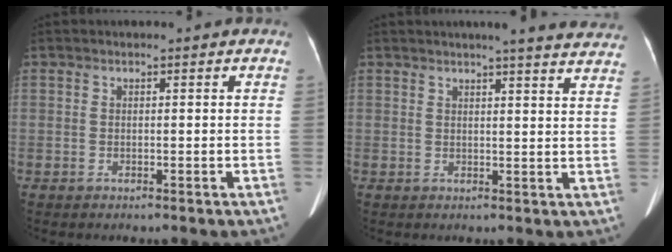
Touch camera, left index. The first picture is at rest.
{"total": 14.5, "force": [13.3, 0.3, 5.6], "torque": [-0.062, -0.030, 0.138]}